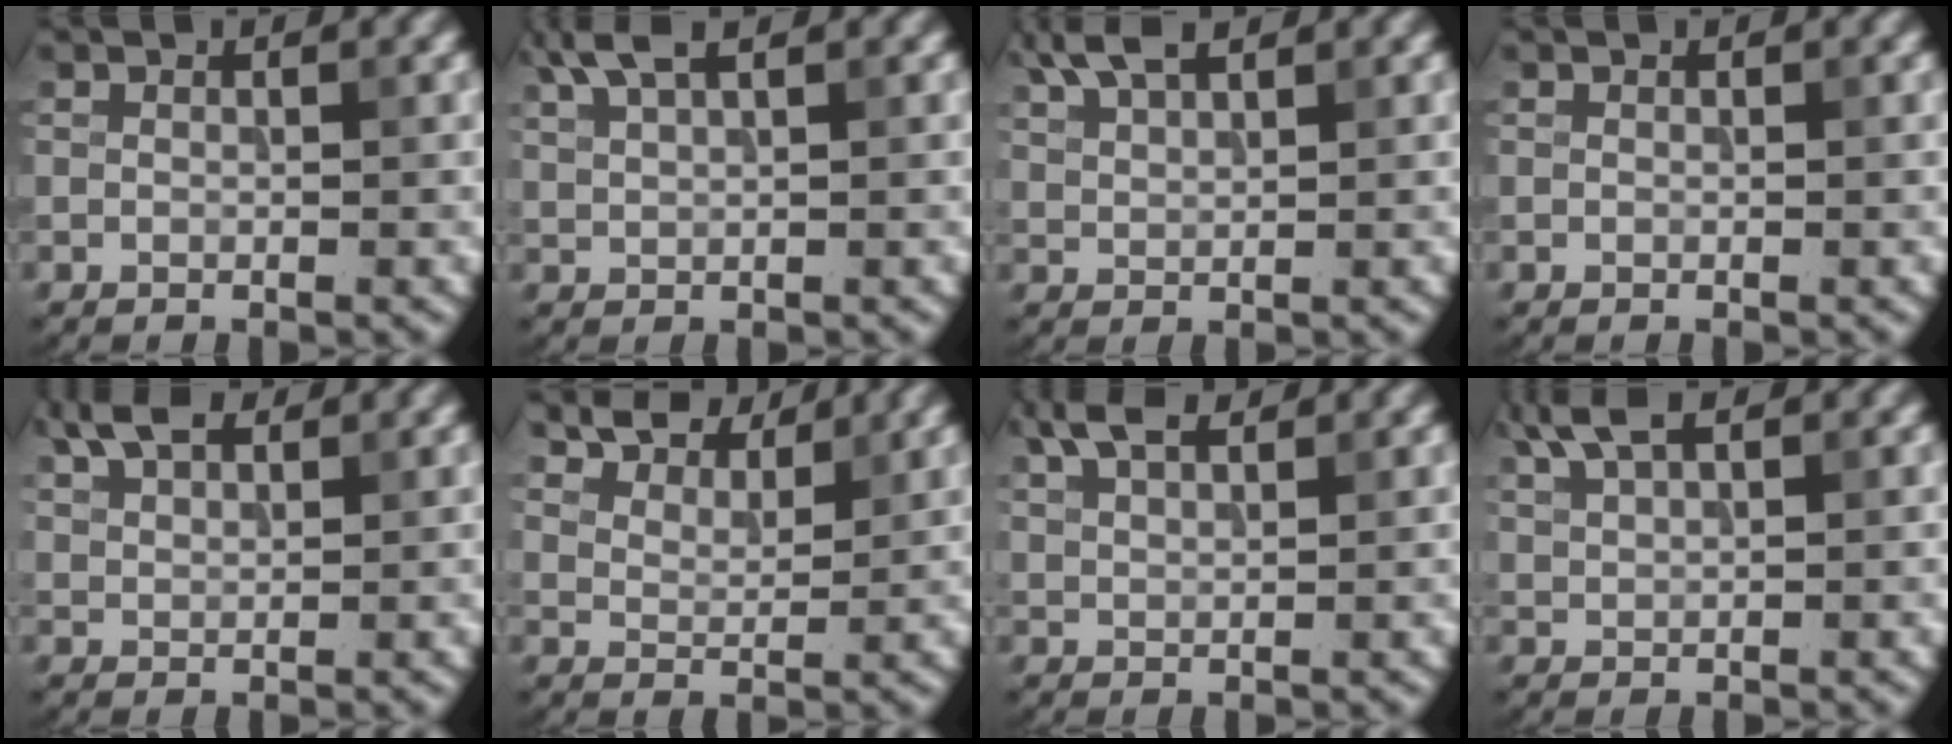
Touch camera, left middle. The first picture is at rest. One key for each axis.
{"total": 3.2, "fx": 2.2, "fy": 0.9, "fz": 2.1, "tx": -0.047, "ty": 0.009, "tz": 0.046}
{"total": 3.8, "fx": 2.8, "fy": 1.2, "fz": 2.3, "tx": -0.053, "ty": 0.011, "tz": 0.057}
{"total": 0.0}
{"total": 3.9, "fx": 2.7, "fy": 1.8, "fz": 2.2, "tx": -0.051, "ty": 0.013, "tz": 0.054}
{"total": 6.9, "fx": 6.0, "fy": 2.4, "fz": 2.4, "tx": -0.065, "ty": -0.009, "tz": 0.108}
{"total": 3.8, "fx": 2.7, "fy": 1.4, "fz": 2.3, "tx": -0.054, "ty": 0.012, "tz": 0.054}
{"total": 3.5, "fx": 2.4, "fy": 1.2, "fz": 2.3, "tx": -0.052, "ty": 0.011, "tz": 0.049}